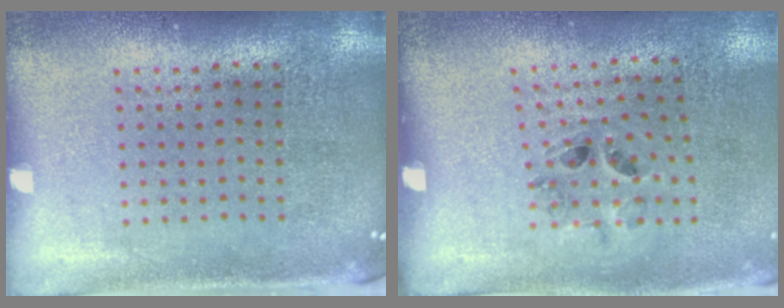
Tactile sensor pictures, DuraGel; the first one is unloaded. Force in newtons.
{"total": 1.2, "press": 0.8, "slide": 0.9}